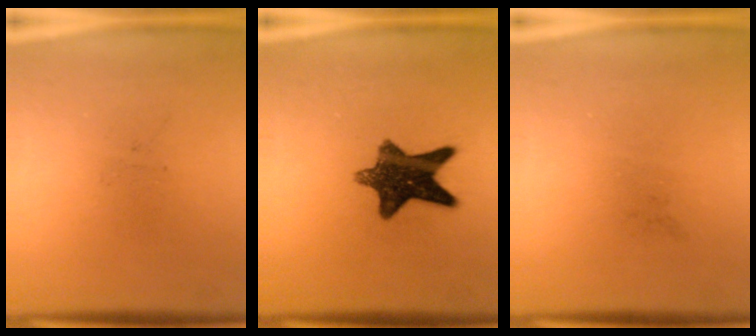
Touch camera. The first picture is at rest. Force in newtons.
{"total": 10.9}
{"total": 0.0}